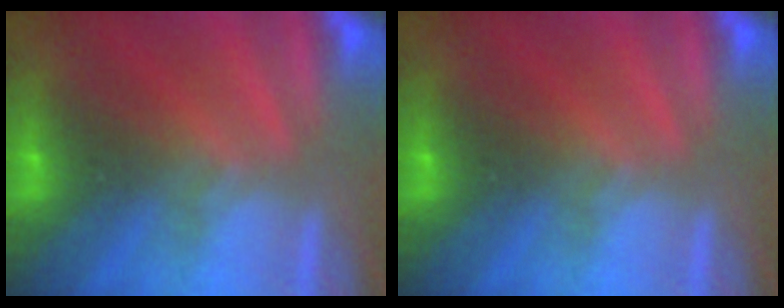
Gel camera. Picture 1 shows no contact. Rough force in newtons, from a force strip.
{"total": 0.0}